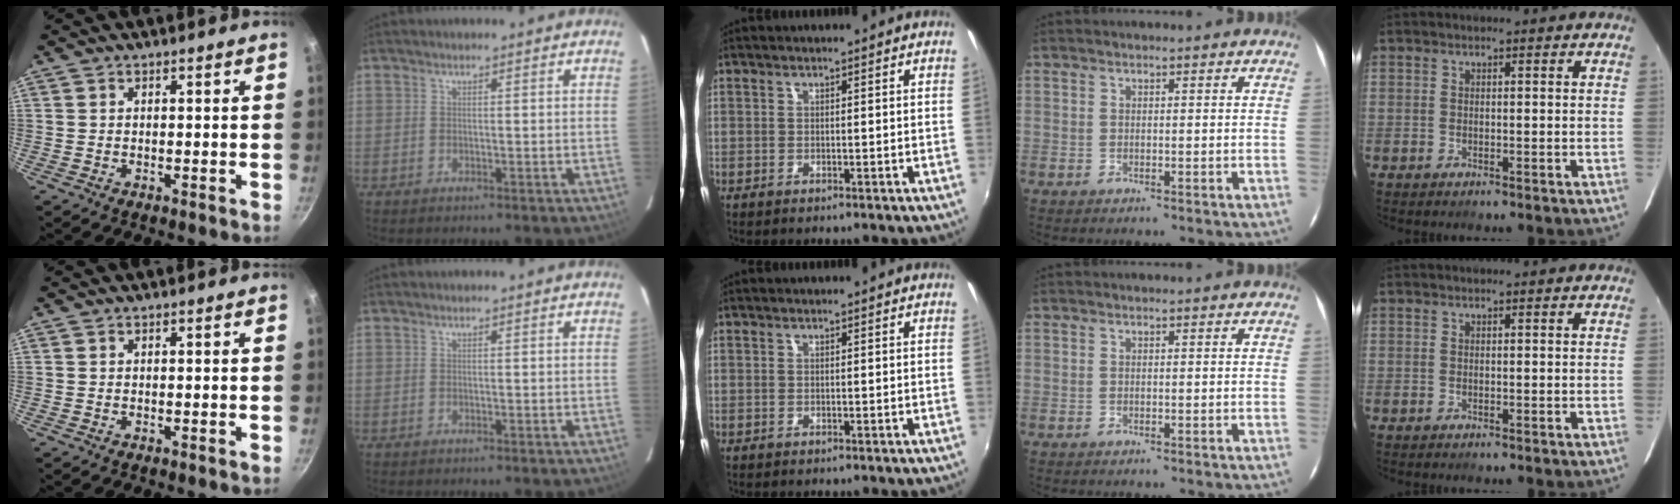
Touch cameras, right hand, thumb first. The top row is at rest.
{}